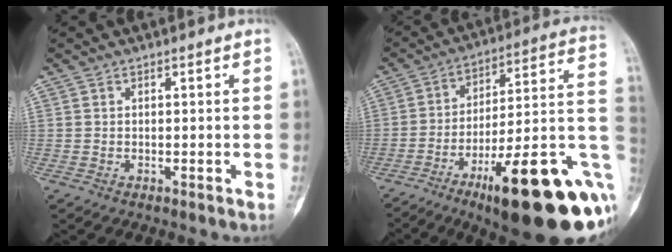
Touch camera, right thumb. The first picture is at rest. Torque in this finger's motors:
{"motor_torque": [3.64, 1.37, 1.23, -1.54, 0.49]}